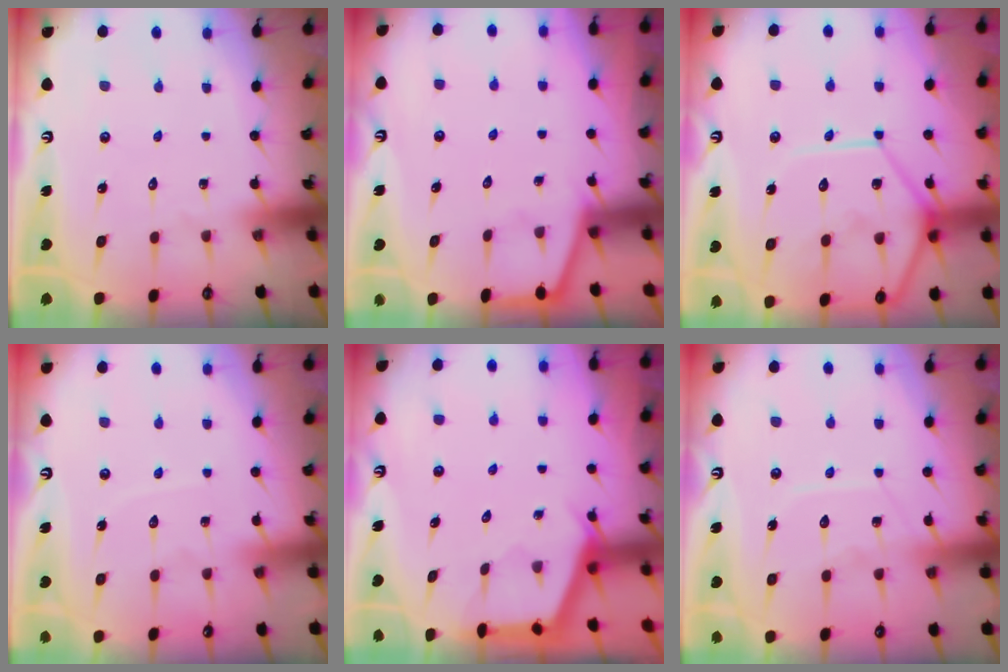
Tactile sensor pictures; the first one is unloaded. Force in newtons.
{"total": 1.9, "press": 1.9, "slide": 0.2}
{"total": 15.9, "press": 15.7, "slide": 2.0}
{"total": 3.9, "press": 3.9, "slide": 0.2}
{"total": 2.9, "press": 2.9, "slide": 0.3}
{"total": 8.3, "press": 8.3, "slide": 0.8}